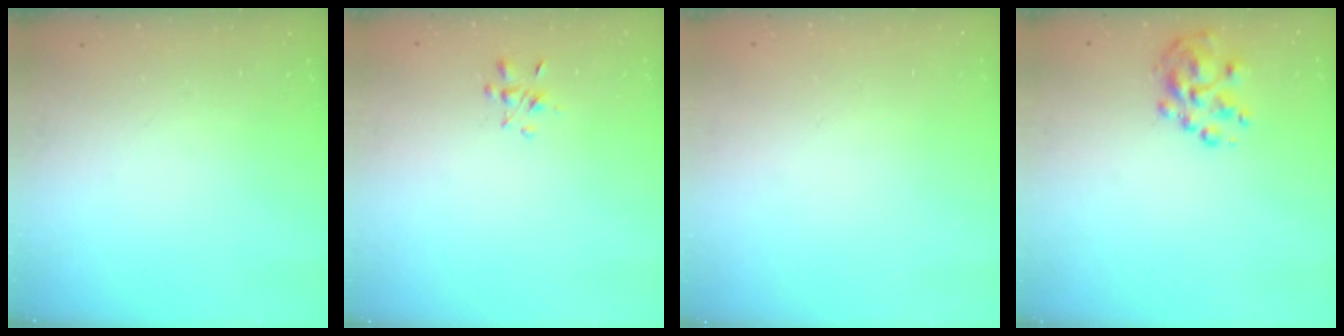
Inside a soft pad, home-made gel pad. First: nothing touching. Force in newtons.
{"total": 2.1, "press": 2.0, "slide": 0.7}
{"total": 1.7, "press": 1.7, "slide": 0.2}
{"total": 6.1, "press": 5.9, "slide": 1.7}